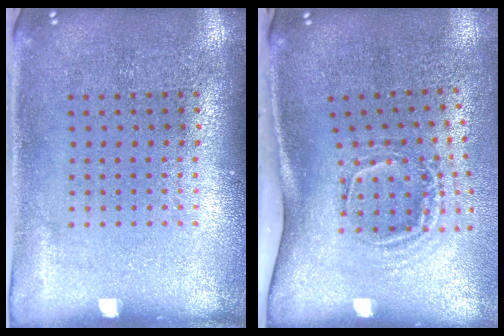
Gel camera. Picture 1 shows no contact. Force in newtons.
{"total": 2.0, "press": 1.2, "slide": 1.6}